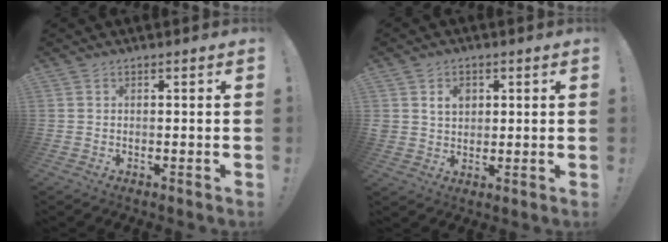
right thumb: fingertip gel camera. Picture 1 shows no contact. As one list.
[{"total": 5.6, "force": [2.2, 4.7, 2.1], "torque": [-0.024, -0.009, 0.039]}]